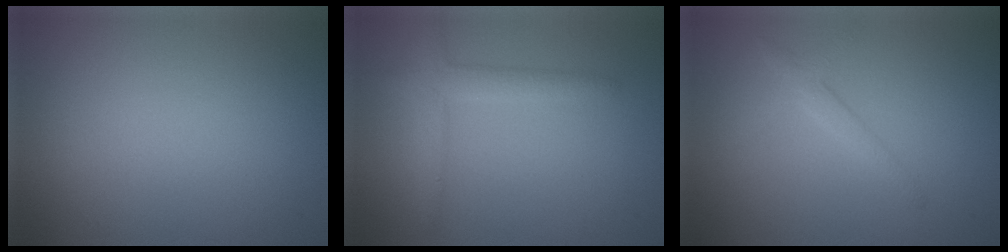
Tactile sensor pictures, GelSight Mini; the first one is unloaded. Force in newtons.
{"total": 2.7, "press": 2.7, "slide": 0.2}
{"total": 1.8, "press": 1.8, "slide": 0.1}